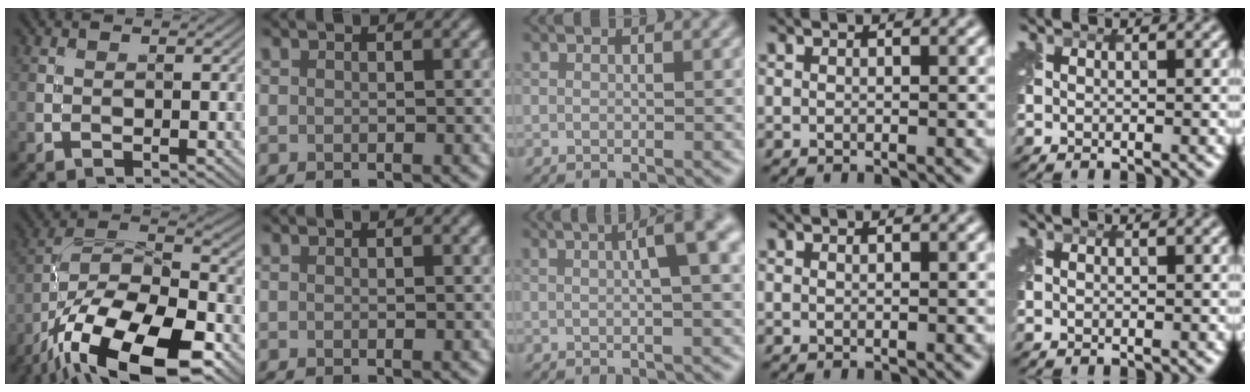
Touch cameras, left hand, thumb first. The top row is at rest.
{"thumb": {"total": 18.9, "force": [-11.4, 7.3, 13.2], "torque": [-0.244, -0.017, -0.201]}, "middle": {"total": 5.1, "force": [1.1, 1.1, 4.8], "torque": [-0.061, 0.019, 0.011]}}